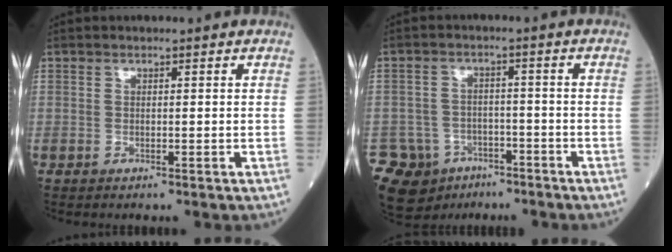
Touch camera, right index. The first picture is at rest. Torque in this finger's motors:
{"motor_torque": [0.06, -0.61, -0.03, -0.04]}